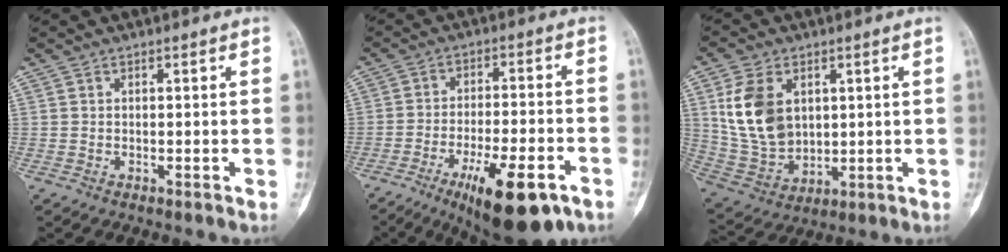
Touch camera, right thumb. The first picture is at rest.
{"total": 15.7, "force": [-8.4, 4.9, 12.3], "torque": [-0.182, 0.030, -0.123]}
{"total": 13.5, "force": [3.6, 9.3, 9.1], "torque": [-0.162, -0.013, 0.087]}